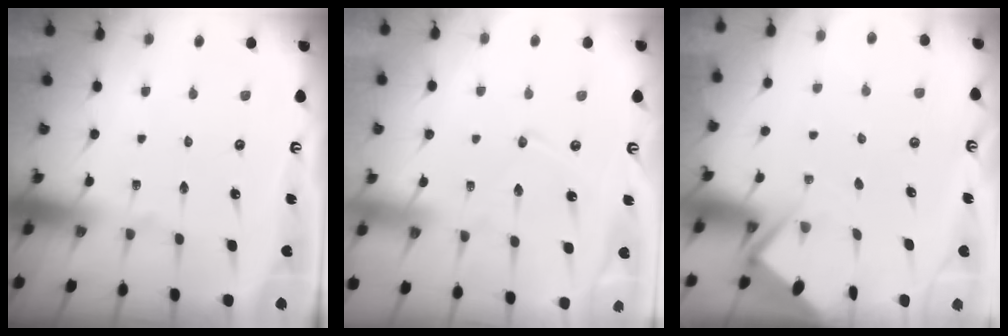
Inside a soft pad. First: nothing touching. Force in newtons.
{"total": 4.4, "press": 4.4, "slide": 0.5}
{"total": 2.8, "press": 2.8, "slide": 0.4}